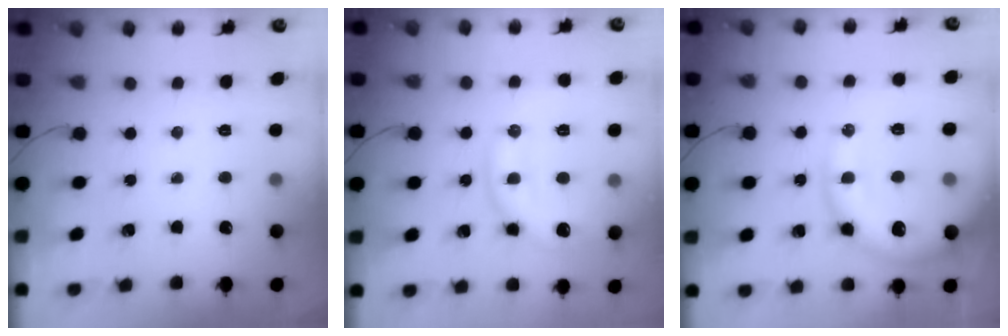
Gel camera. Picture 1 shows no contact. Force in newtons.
{"total": 12.1, "press": 12.1, "slide": 0.4}
{"total": 15.4, "press": 15.3, "slide": 2.2}